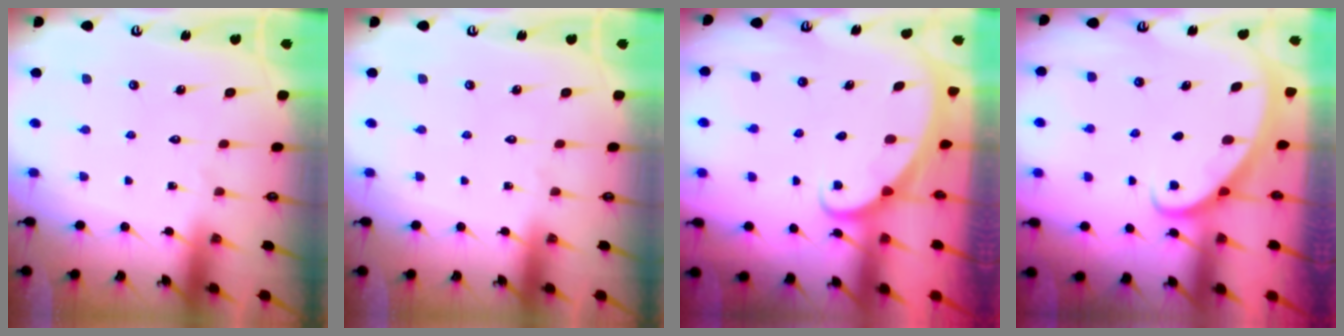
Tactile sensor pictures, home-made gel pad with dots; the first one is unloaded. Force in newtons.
{"total": 0.0}
{"total": 1.9, "press": 1.9, "slide": 0.1}
{"total": 2.7, "press": 2.7, "slide": 0.1}